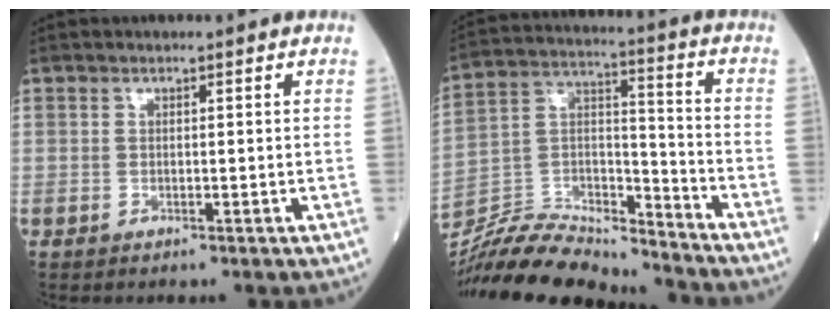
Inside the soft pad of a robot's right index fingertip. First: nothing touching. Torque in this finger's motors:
{"motor_torque": [0.80, -1.34, -0.02, -0.03]}